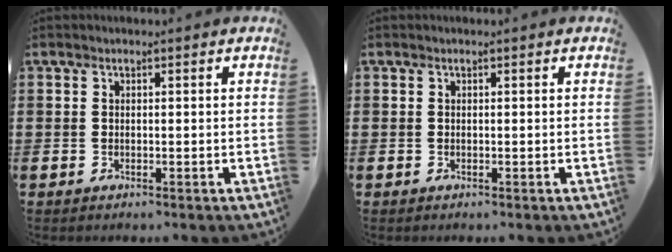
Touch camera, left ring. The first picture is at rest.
{"total": 0.0}